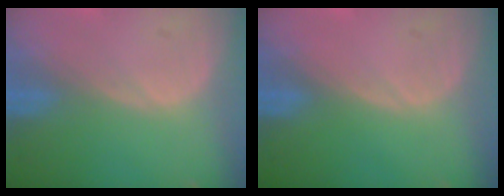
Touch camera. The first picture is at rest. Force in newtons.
{"total": 0.0}